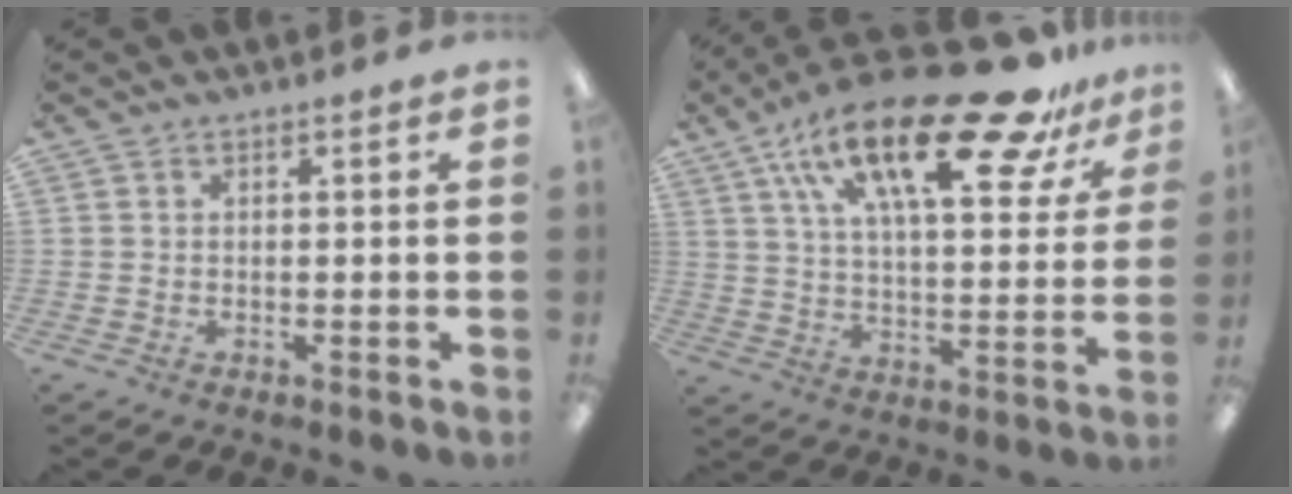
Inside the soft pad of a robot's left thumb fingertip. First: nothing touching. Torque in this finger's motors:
{"motor_torque": [0.54, 0.68, 1.71, -1.06, 0.48]}